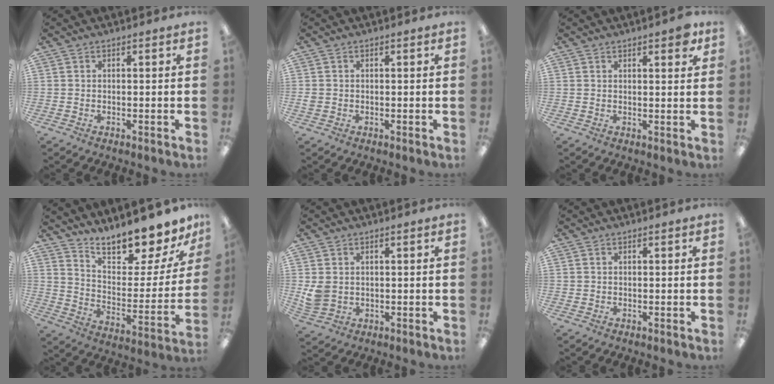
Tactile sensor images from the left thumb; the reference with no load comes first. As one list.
[{"total": 1.0, "force": [0.0, 1.0, 0.4], "torque": [-0.008, 0.004, -0.001]}, {"total": 3.4, "force": [2.4, 0.8, 2.3], "torque": [-0.025, -0.010, 0.036]}, {"total": 15.1, "force": [13.9, 3.0, 4.9], "torque": [-0.083, -0.119, 0.239]}, {"total": 4.0, "force": [1.3, 3.3, 2.0], "torque": [-0.038, -0.003, 0.026]}, {"total": 0.0}]